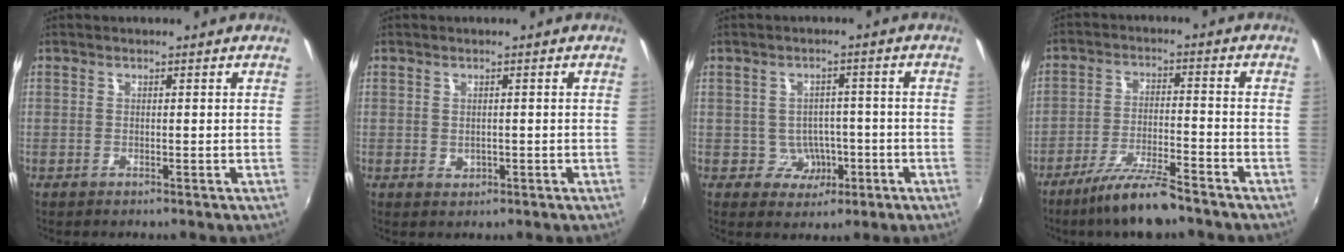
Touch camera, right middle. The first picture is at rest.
{"total": 1.2, "force": [0.0, 1.1, 0.5], "torque": [-0.005, -0.001, 0.001]}
{"total": 5.0, "force": [-1.6, 4.6, 1.1], "torque": [-0.031, 0.014, -0.009]}
{"total": 9.7, "force": [-7.9, 1.3, 5.6], "torque": [-0.123, -0.011, -0.138]}